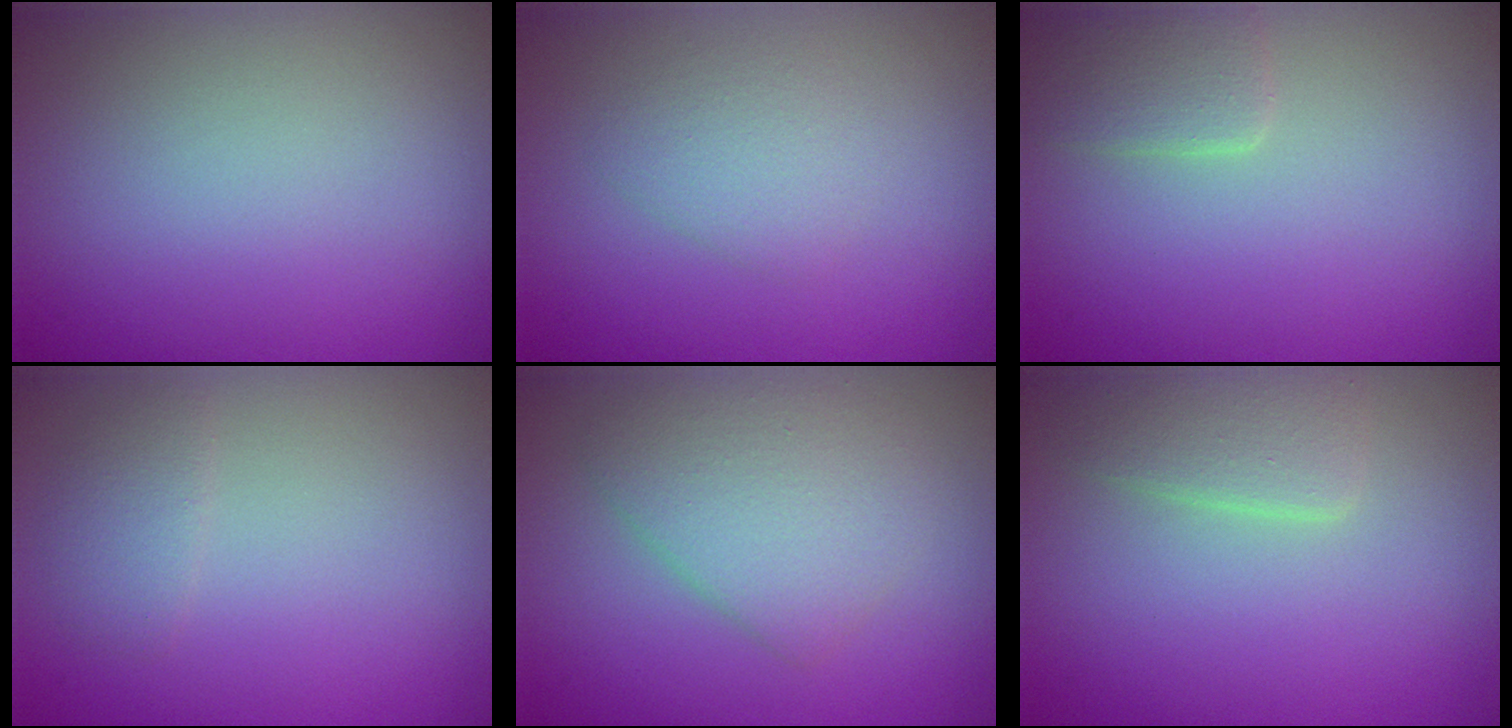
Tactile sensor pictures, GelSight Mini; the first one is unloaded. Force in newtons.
{"total": 2.0, "press": 2.0, "slide": 0.1}
{"total": 2.1, "press": 2.1, "slide": 0.1}
{"total": 1.5, "press": 1.5, "slide": 0.0}
{"total": 4.1, "press": 4.1, "slide": 0.1}
{"total": 2.5, "press": 2.5, "slide": 0.1}